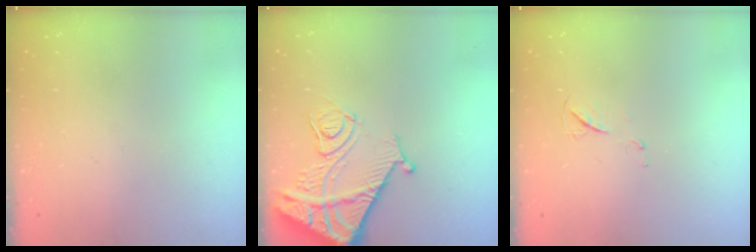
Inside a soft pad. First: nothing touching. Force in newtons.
{"total": 13.8, "press": 13.8, "slide": 1.4}
{"total": 4.5, "press": 4.5, "slide": 0.6}